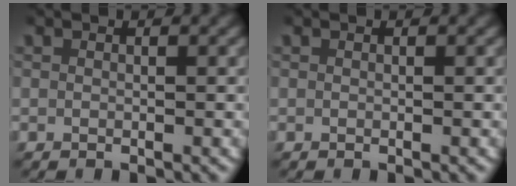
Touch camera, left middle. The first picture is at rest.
{"total": 0.0}